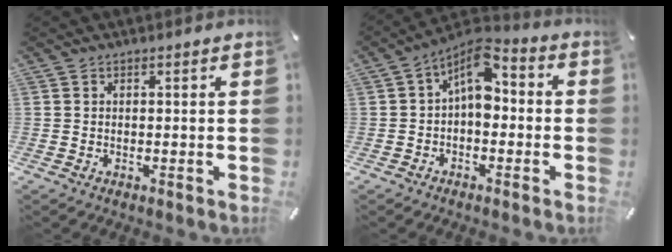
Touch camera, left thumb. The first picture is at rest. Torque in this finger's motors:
{"motor_torque": [-0.05, 0.86, 0.62, 0.40, 0.30]}